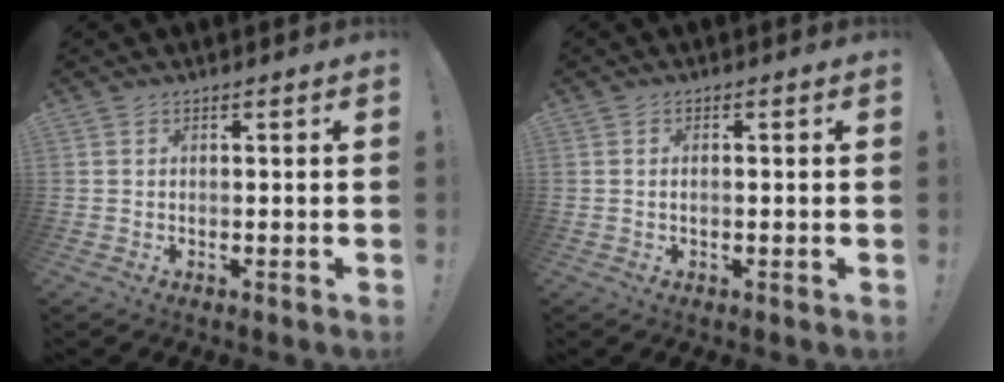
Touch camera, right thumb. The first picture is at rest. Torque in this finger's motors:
{"motor_torque": [-0.38, -0.10, -0.14, 0.15, 0.10]}